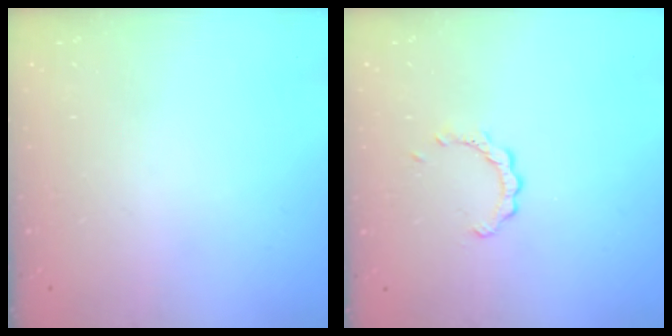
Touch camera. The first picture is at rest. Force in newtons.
{"total": 2.2, "press": 2.2, "slide": 0.1}